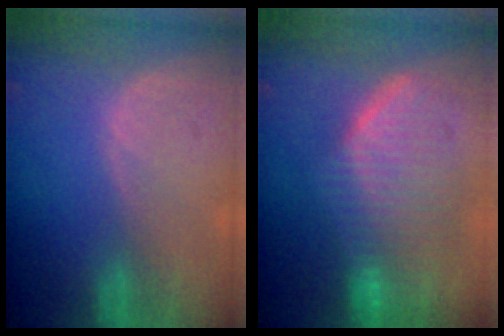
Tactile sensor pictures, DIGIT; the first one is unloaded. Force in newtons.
{"total": 9.9, "press": 8.9, "slide": 4.2}